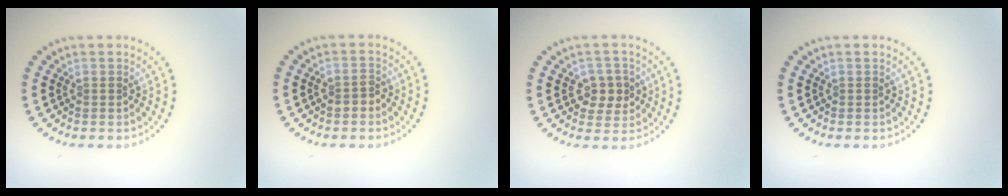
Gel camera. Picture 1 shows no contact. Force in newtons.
{"total": 1.4, "press": 1.3, "slide": 0.5}
{"total": 2.8, "press": 2.7, "slide": 0.7}
{"total": 0.0}